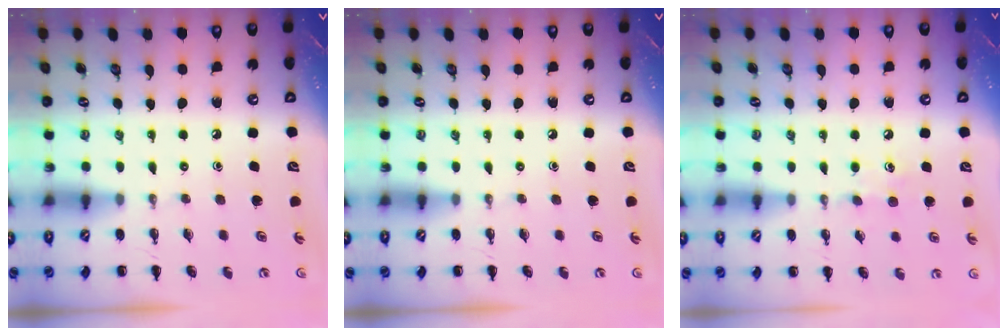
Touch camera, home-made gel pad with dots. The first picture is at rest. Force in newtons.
{"total": 0.0}
{"total": 6.5, "press": 6.3, "slide": 1.8}